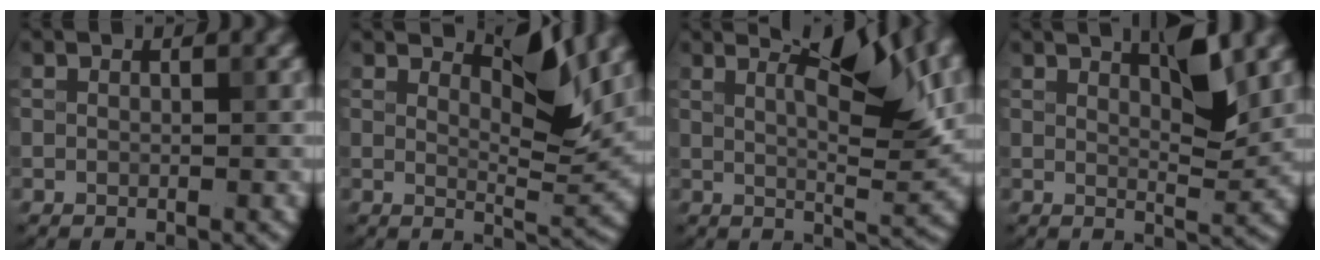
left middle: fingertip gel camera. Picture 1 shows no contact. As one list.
[{"total": 3.1, "force": [2.1, 0.1, 2.3], "torque": [-0.053, -0.007, 0.051]}, {"total": 7.5, "force": [2.6, 1.8, 6.8], "torque": [-0.106, 0.015, 0.054]}, {"total": 2.4, "force": [1.2, 0.0, 2.1], "torque": [-0.047, -0.003, 0.038]}]